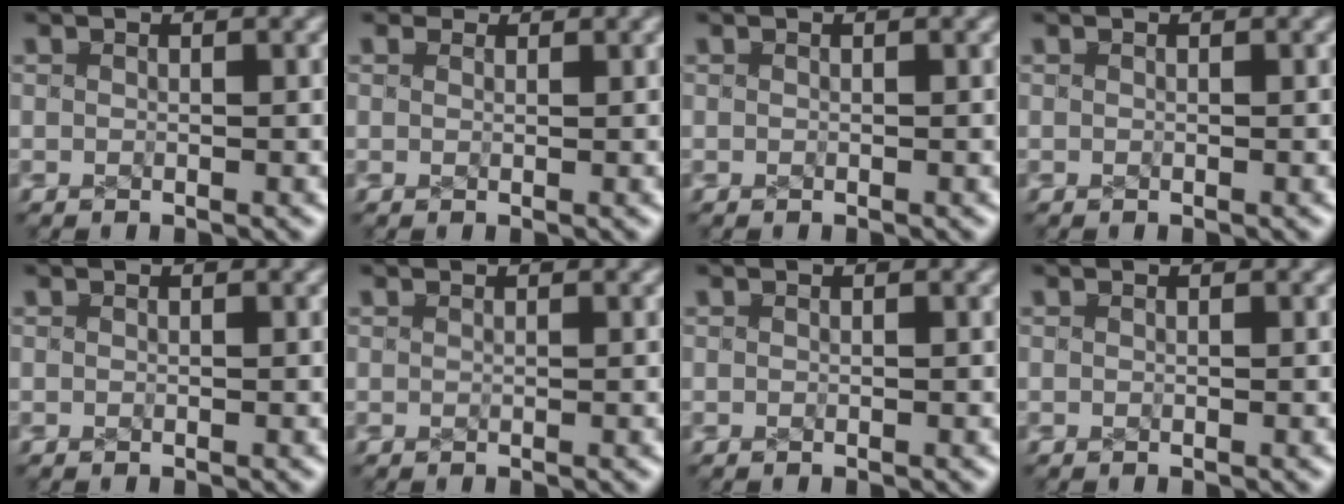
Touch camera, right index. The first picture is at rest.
{"total": 0.8, "force": [0.6, 0.6, 0.2], "torque": [-0.012, -0.007, 0.010]}
{"total": 0.0}
{"total": 0.0}
{"total": 0.0}
{"total": 0.0}
{"total": 0.0}
{"total": 0.0}